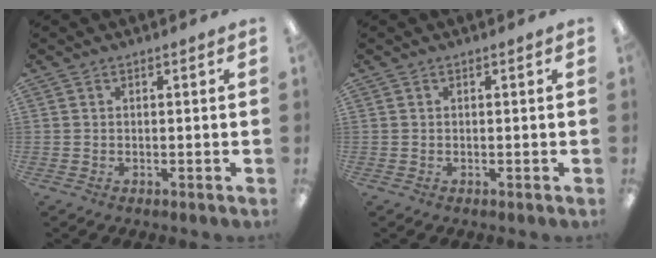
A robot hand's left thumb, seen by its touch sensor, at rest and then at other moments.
{"total": 0.0}